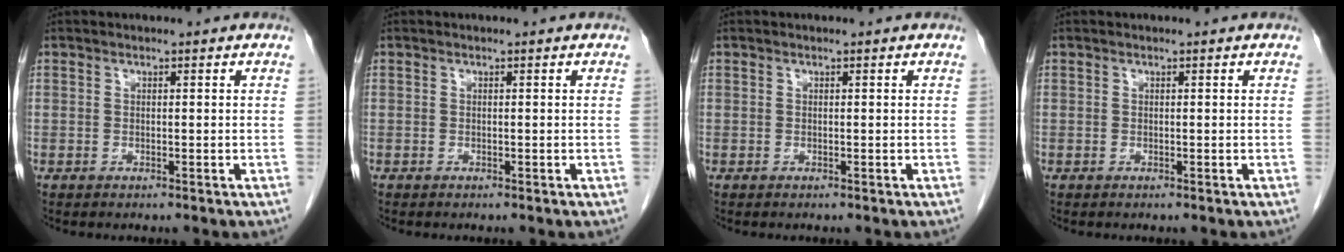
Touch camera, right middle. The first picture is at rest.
{"total": 0.0}
{"total": 0.0}
{"total": 0.0}